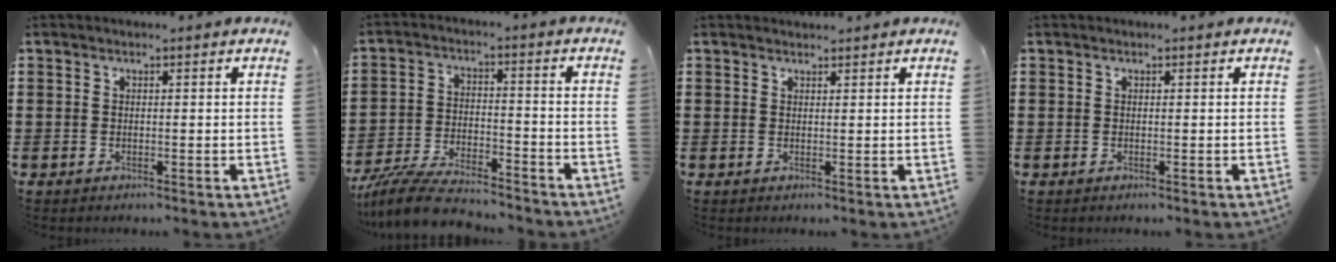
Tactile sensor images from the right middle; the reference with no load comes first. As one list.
[{"total": 8.0, "force": [-7.4, 1.1, 2.8], "torque": [-0.060, 0.007, -0.145]}, {"total": 0.8, "force": [0.8, 0.1, 0.0], "torque": [0.006, -0.004, 0.014]}, {"total": 0.0}]